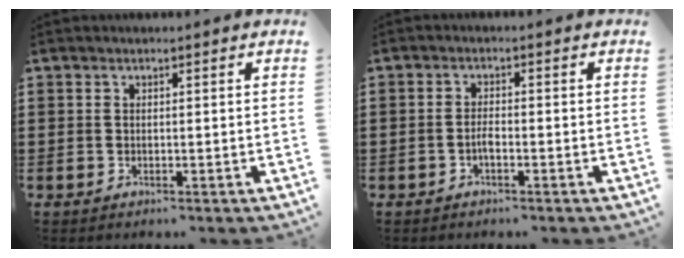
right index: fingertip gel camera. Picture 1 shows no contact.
{"total": 2.3, "force": [-0.8, 0.5, 2.1], "torque": [-0.047, -0.002, -0.016]}